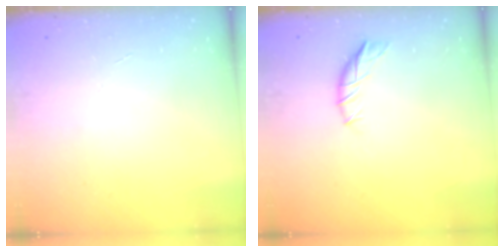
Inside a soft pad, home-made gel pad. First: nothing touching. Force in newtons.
{"total": 7.0, "press": 7.0, "slide": 0.7}